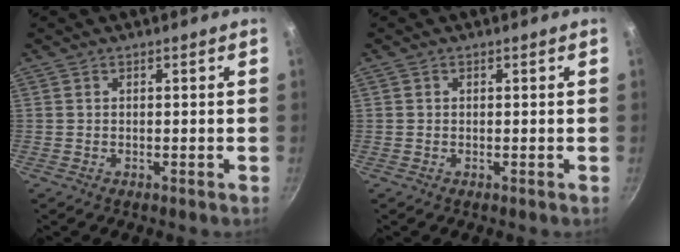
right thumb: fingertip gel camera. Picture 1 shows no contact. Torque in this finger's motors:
{"motor_torque": [-0.11, 0.34, 0.11, -0.01, 0.00]}